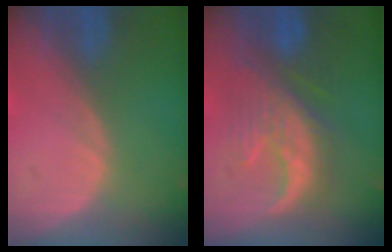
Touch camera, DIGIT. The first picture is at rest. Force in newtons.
{"total": 8.8, "press": 8.7, "slide": 0.5}